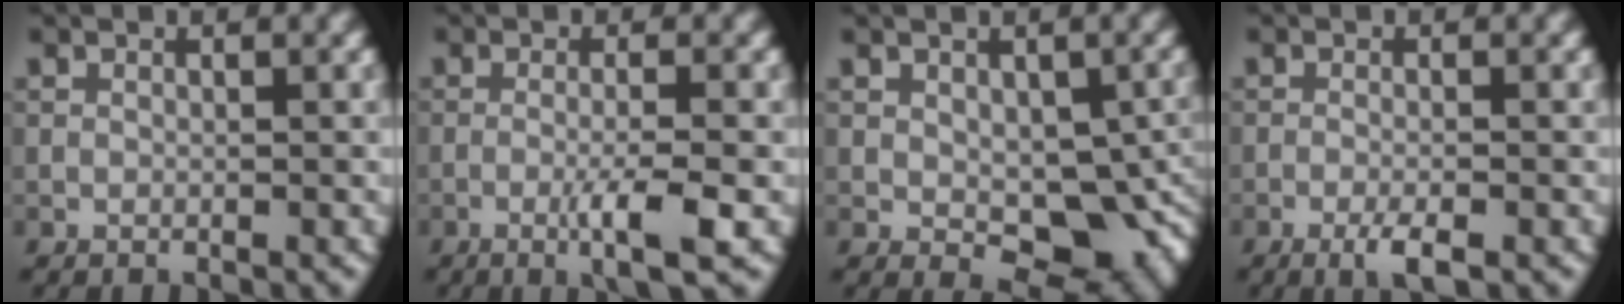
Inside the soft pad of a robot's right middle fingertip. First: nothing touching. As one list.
[{"total": 3.8, "force": [-1.3, 0.4, 3.6], "torque": [-0.057, 0.003, -0.028]}, {"total": 8.0, "force": [-0.8, 4.9, 6.3], "torque": [-0.089, -0.023, 0.003]}, {"total": 2.3, "force": [-1.3, 0.3, 1.9], "torque": [-0.035, -0.001, -0.027]}]